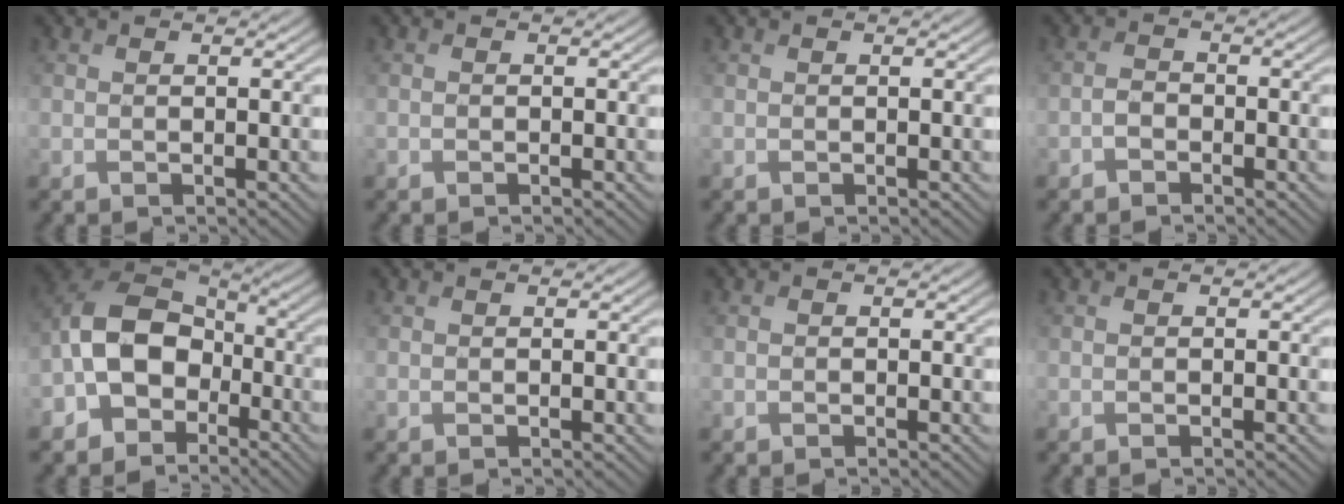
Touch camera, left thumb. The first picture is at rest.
{"total": 0.0}
{"total": 0.0}
{"total": 1.6, "force": [-1.1, 0.9, 0.7], "torque": [-0.013, 0.004, -0.027]}
{"total": 10.3, "force": [-3.9, 7.2, 6.3], "torque": [-0.128, 0.003, -0.100]}
{"total": 0.0}
{"total": 0.0}
{"total": 0.0}